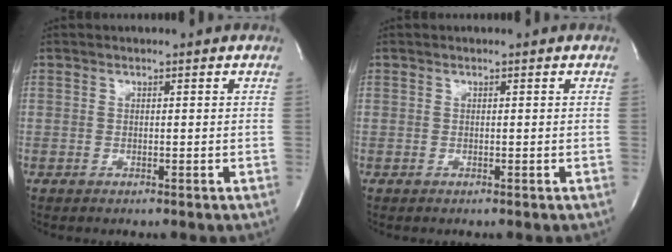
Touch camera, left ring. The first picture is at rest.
{"total": 0.0}